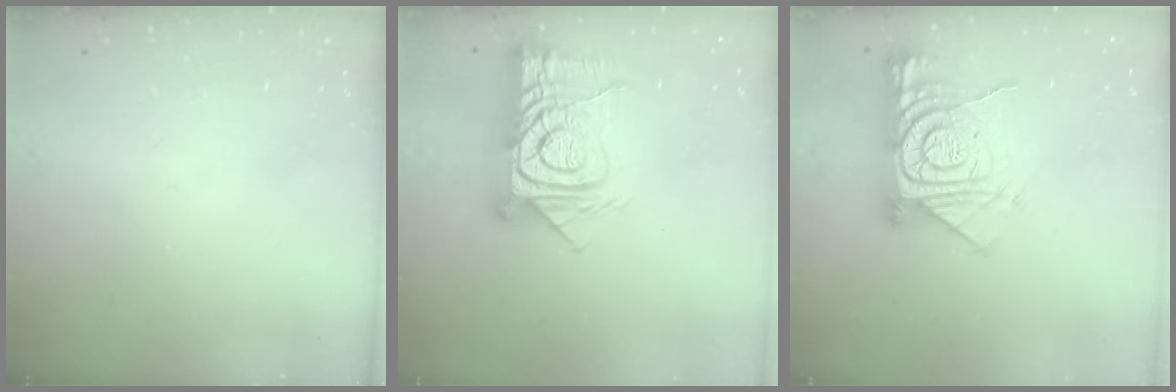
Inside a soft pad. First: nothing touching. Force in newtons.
{"total": 16.8, "press": 16.8, "slide": 1.7}
{"total": 16.1, "press": 16.0, "slide": 1.6}